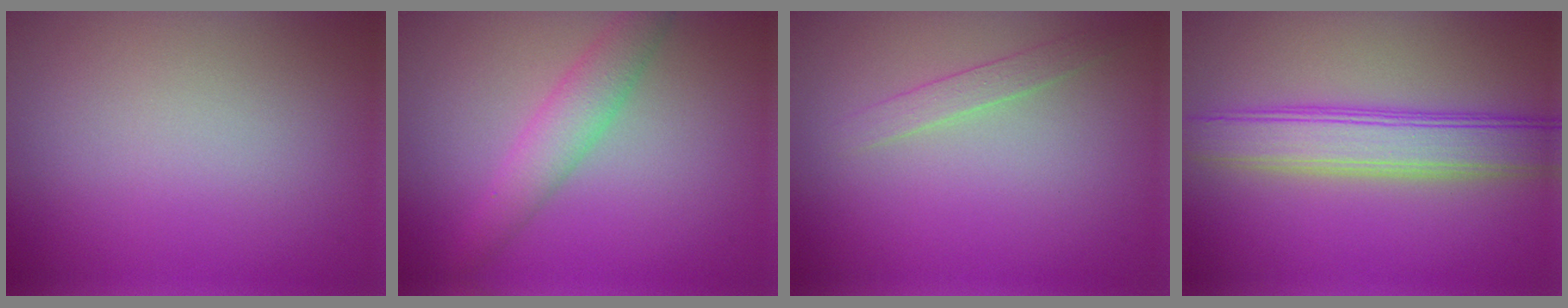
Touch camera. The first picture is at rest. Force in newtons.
{"total": 3.2, "press": 3.2, "slide": 0.1}
{"total": 1.3, "press": 1.3, "slide": 0.1}
{"total": 5.7, "press": 5.7, "slide": 0.3}